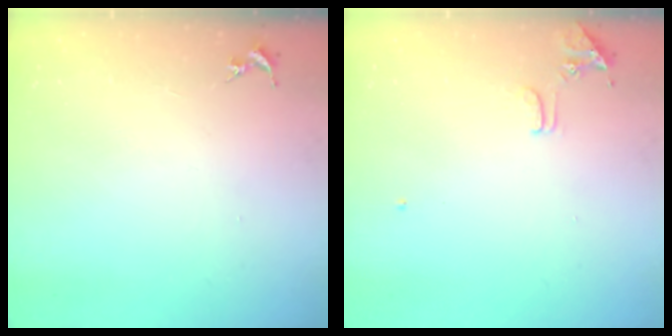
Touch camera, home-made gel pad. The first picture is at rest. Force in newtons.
{"total": 8.0, "press": 7.9, "slide": 0.7}